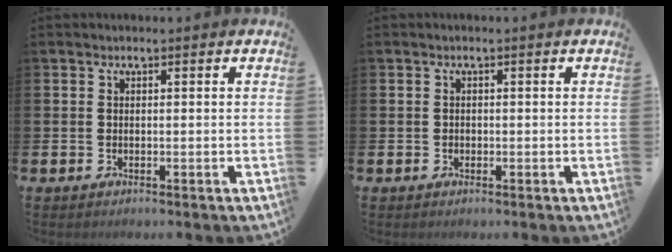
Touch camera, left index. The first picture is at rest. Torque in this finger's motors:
{"motor_torque": [0.03, -0.02, -0.02, 0.00]}